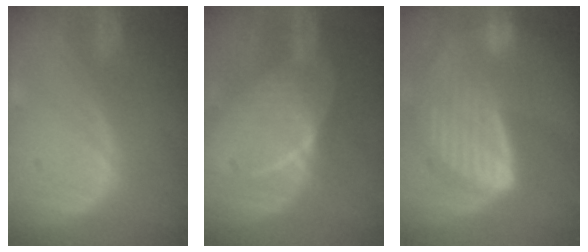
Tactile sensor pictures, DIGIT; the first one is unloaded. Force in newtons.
{"total": 7.5, "press": 6.6, "slide": 3.6}
{"total": 8.5, "press": 7.7, "slide": 3.6}